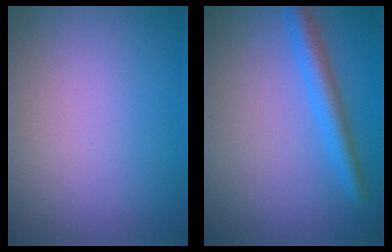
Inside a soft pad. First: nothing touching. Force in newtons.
{"total": 3.0, "press": 3.0, "slide": 0.2}